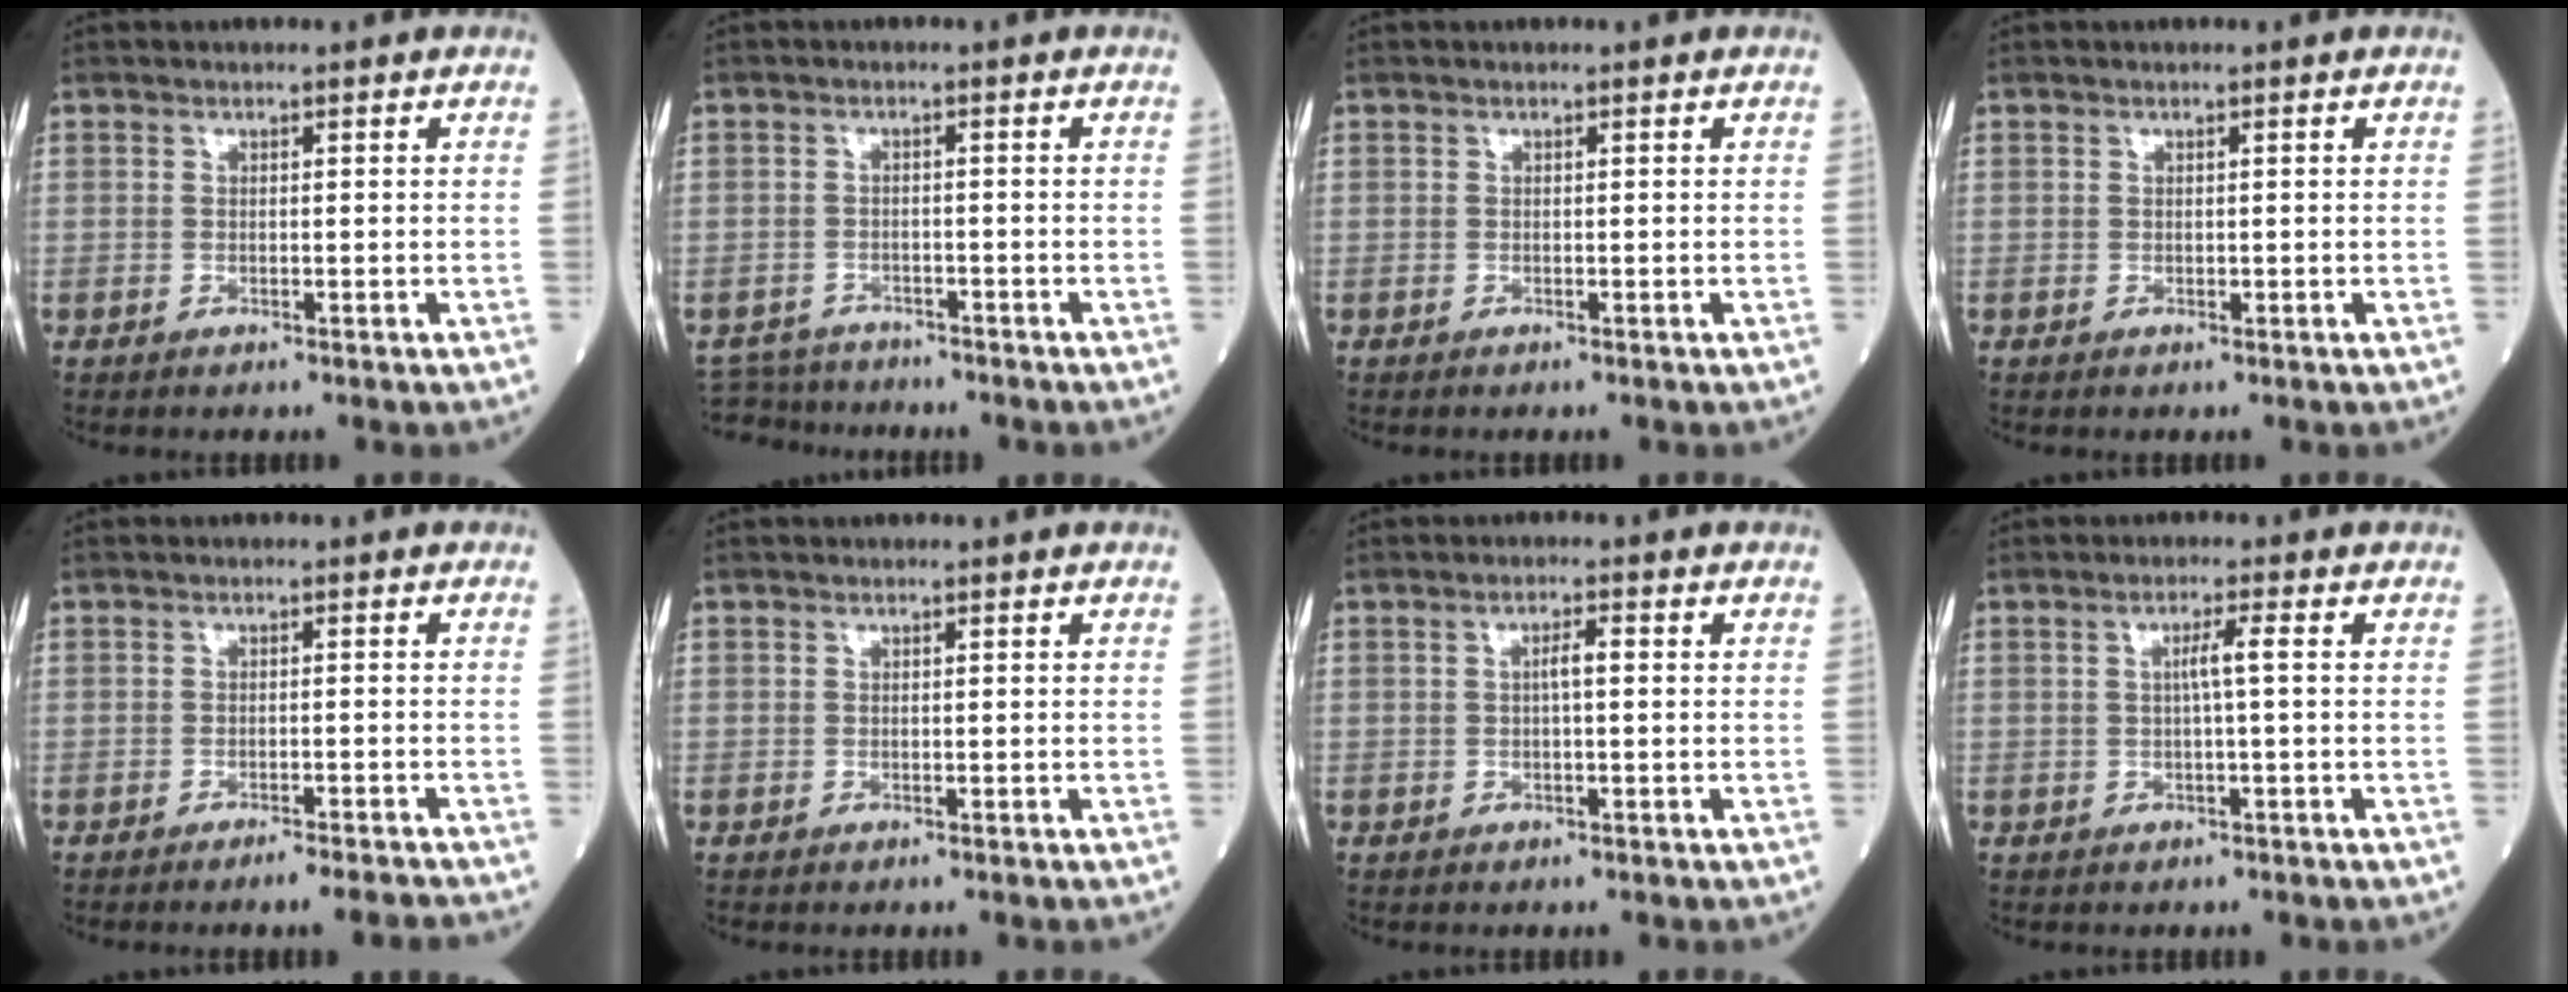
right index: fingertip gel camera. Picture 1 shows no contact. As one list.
[{"total": 4.8, "force": [-4.5, 1.5, -0.6], "torque": [0.007, -0.005, -0.077]}, {"total": 0.0}, {"total": 0.0}, {"total": 4.4, "force": [-4.1, -0.6, 1.7], "torque": [-0.016, -0.008, -0.056]}, {"total": 0.0}, {"total": 1.9, "force": [0.1, 0.3, 1.9], "torque": [-0.033, 0.005, 0.000]}, {"total": 2.4, "force": [0.1, -0.4, 2.4], "torque": [-0.042, 0.003, 0.001]}]